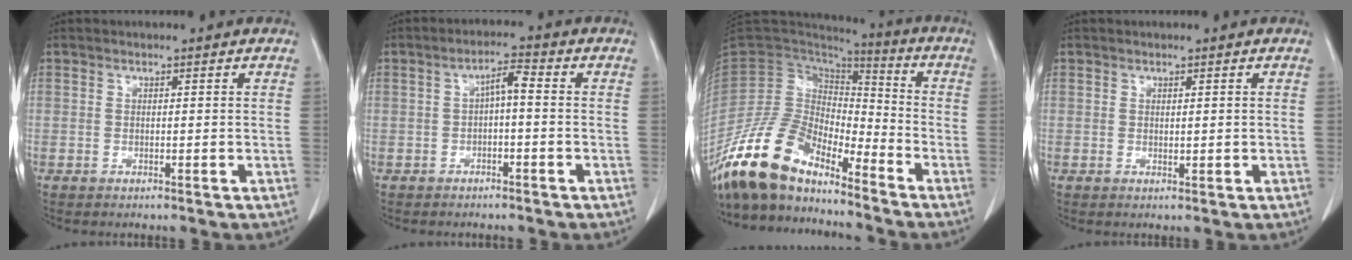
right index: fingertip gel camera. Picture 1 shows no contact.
{"total": 3.2, "force": [0.0, 0.8, 3.1], "torque": [-0.052, 0.016, -0.001]}
{"total": 14.9, "force": [-12.7, 4.9, 6.1], "torque": [-0.123, 0.026, -0.246]}
{"total": 0.8, "force": [0.3, 0.3, 0.7], "torque": [-0.010, -0.004, 0.007]}